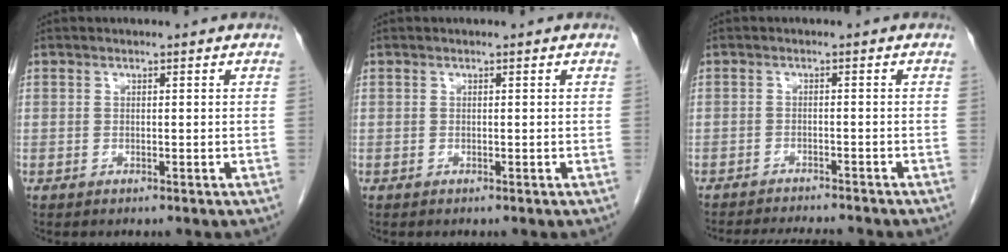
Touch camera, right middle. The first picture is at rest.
{"total": 0.0}
{"total": 8.6, "force": [-8.0, 0.8, 3.0], "torque": [-0.044, -0.011, -0.111]}